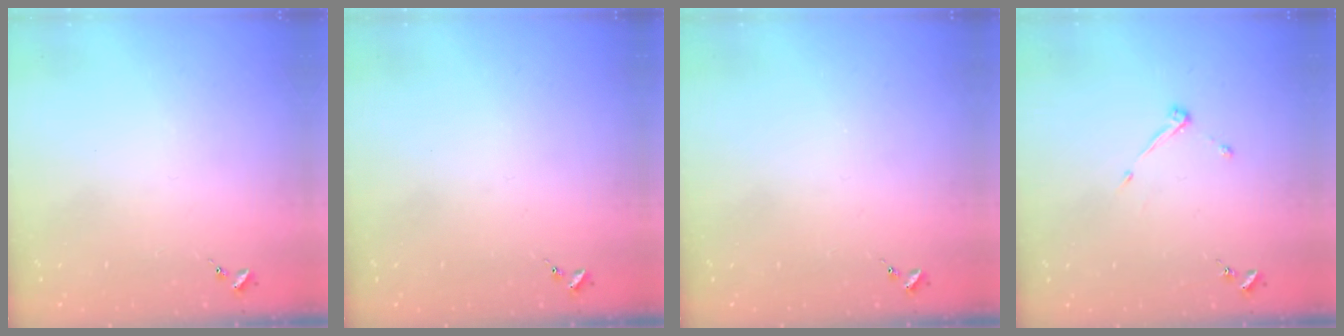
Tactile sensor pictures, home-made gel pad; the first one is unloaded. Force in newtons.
{"total": 0.0}
{"total": 0.0}
{"total": 4.0, "press": 4.0, "slide": 0.6}